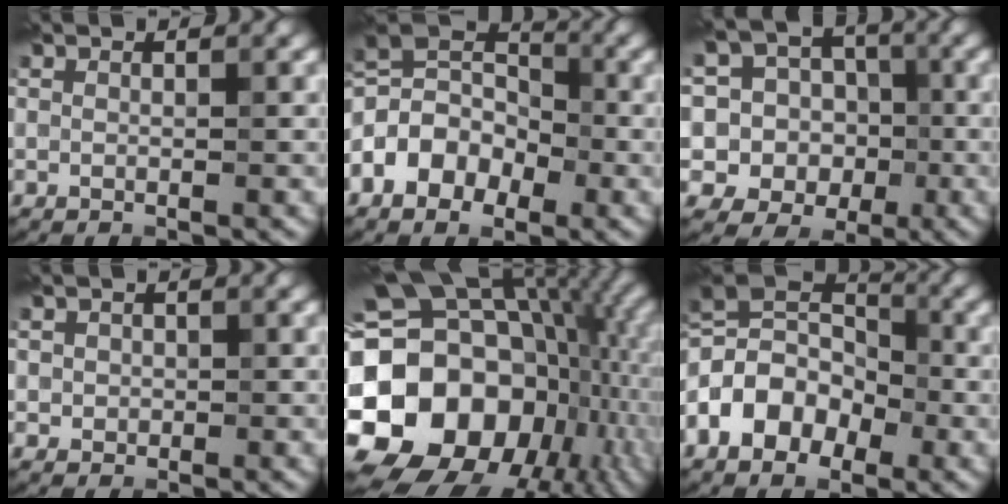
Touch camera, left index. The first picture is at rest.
{"total": 6.4, "force": [-2.4, 4.6, 3.8], "torque": [-0.072, 0.013, -0.067]}
{"total": 11.9, "force": [-0.8, 11.2, 3.8], "torque": [-0.104, 0.036, -0.037]}
{"total": 1.3, "force": [0.0, 1.2, 0.4], "torque": [-0.004, -0.005, 0.001]}
{"total": 21.1, "force": [-1.4, 16.9, 12.5], "torque": [-0.235, -0.015, -0.033]}
{"total": 7.6, "force": [-2.8, 5.4, 4.6], "torque": [-0.084, 0.013, -0.073]}